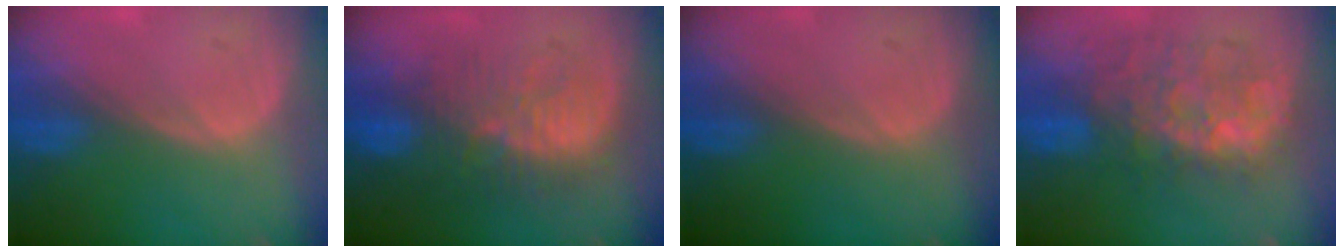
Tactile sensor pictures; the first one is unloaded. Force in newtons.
{"total": 10.1, "press": 9.5, "slide": 3.4}
{"total": 0.0}
{"total": 9.6, "press": 9.3, "slide": 2.3}